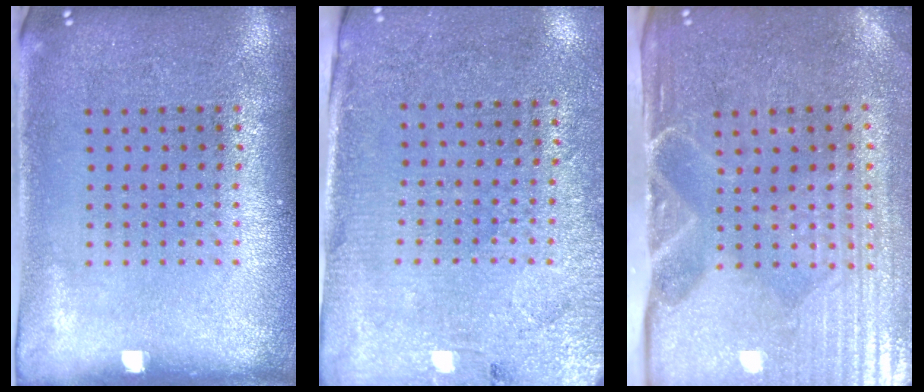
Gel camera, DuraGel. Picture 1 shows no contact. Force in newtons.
{"total": 2.8, "press": 2.6, "slide": 1.2}
{"total": 4.7, "press": 4.1, "slide": 2.4}